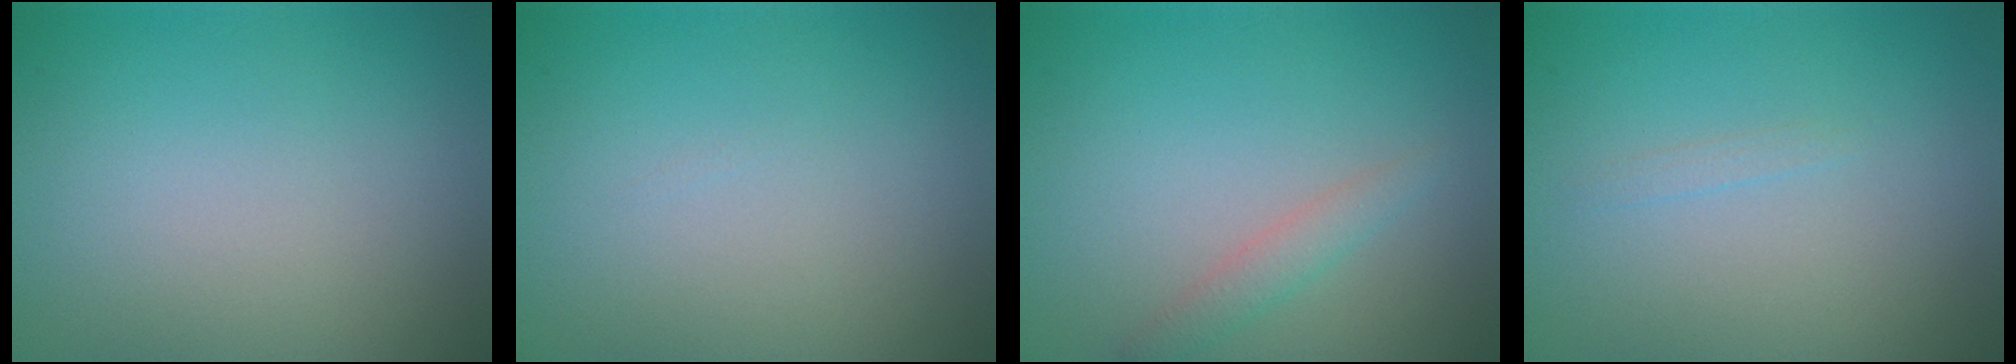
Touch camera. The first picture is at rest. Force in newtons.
{"total": 0.0}
{"total": 1.5, "press": 1.5, "slide": 0.2}
{"total": 0.5, "press": 0.5, "slide": 0.1}